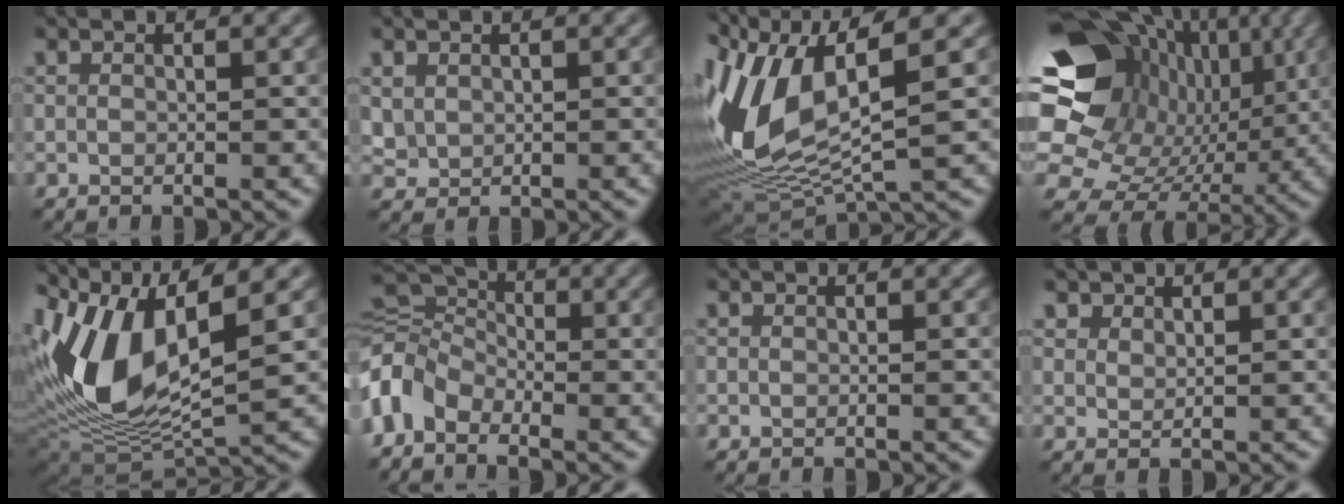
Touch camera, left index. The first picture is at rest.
{"total": 1.5, "force": [0.7, 1.2, 0.6], "torque": [-0.017, -0.003, 0.020]}
{"total": 12.0, "force": [1.7, 5.2, 10.7], "torque": [-0.245, -0.014, 0.039]}
{"total": 19.4, "force": [4.6, 15.4, 10.9], "torque": [-0.229, 0.017, 0.097]}
{"total": 10.9, "force": [3.0, 5.1, 9.1], "torque": [-0.195, -0.010, 0.055]}
{"total": 6.8, "force": [-2.2, 4.8, 4.4], "torque": [-0.086, 0.010, -0.058]}
{"total": 0.0}
{"total": 1.6, "force": [1.4, 0.8, 0.2], "torque": [-0.014, -0.006, 0.031]}